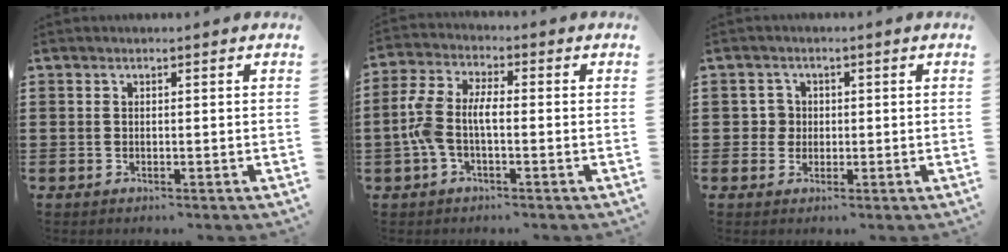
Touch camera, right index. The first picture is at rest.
{"total": 6.2, "force": [-1.1, 3.0, 5.3], "torque": [-0.131, -0.001, -0.029]}
{"total": 2.6, "force": [-0.1, 2.5, 0.7], "torque": [-0.024, 0.009, -0.004]}